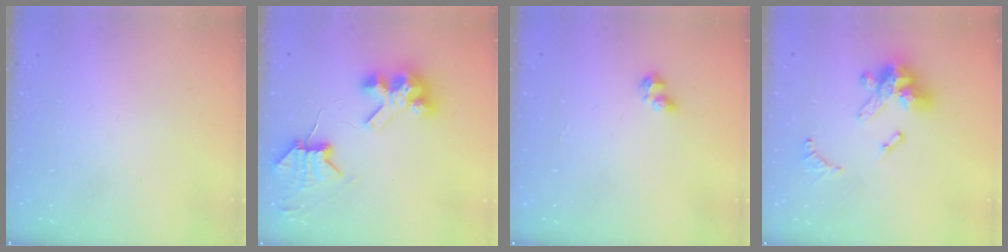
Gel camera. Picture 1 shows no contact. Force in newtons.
{"total": 8.0, "press": 7.9, "slide": 1.0}
{"total": 2.1, "press": 2.0, "slide": 0.8}
{"total": 15.9, "press": 15.8, "slide": 2.0}